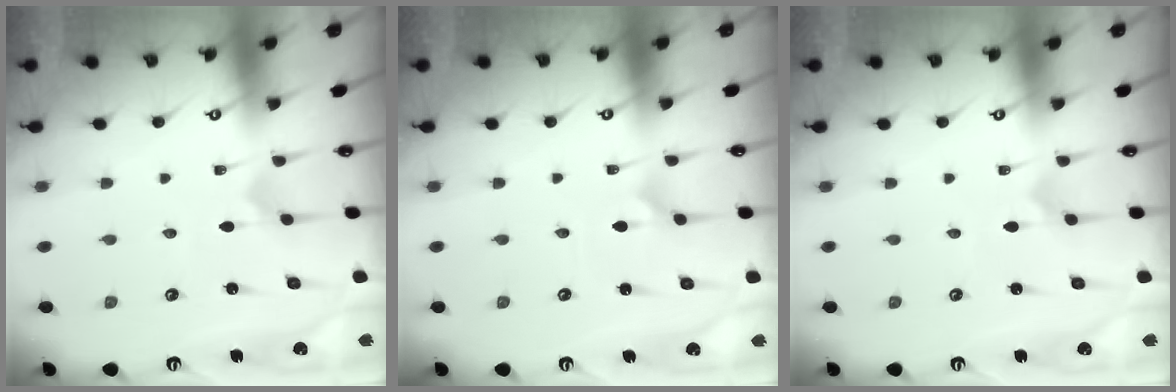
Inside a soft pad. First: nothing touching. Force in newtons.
{"total": 0.7, "press": 0.7, "slide": 0.0}
{"total": 0.0}